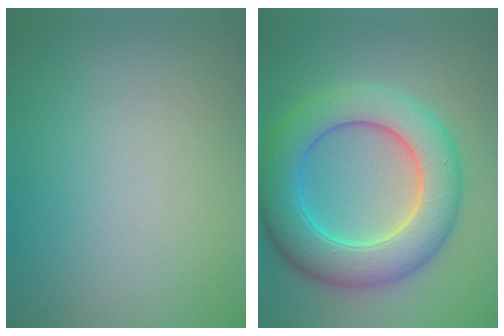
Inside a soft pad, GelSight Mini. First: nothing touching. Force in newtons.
{"total": 9.0, "press": 9.0, "slide": 0.4}